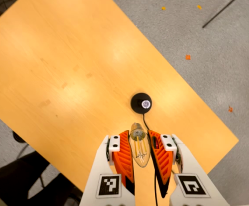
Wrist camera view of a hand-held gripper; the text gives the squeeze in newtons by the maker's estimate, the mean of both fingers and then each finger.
{"total": 18.9, "left": 20.7, "right": 17.1}